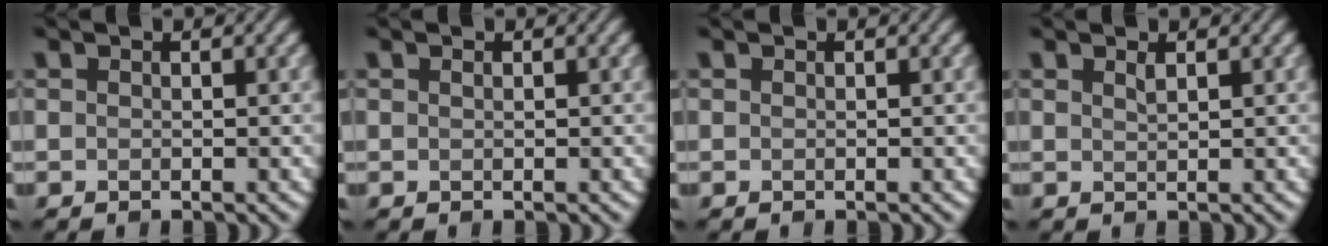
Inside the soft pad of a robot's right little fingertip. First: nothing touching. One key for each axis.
{"total": 0.0}
{"total": 0.0}
{"total": 0.8, "fx": 0.6, "fy": 0.1, "fz": 0.5, "tx": -0.009, "ty": 0.000, "tz": 0.011}